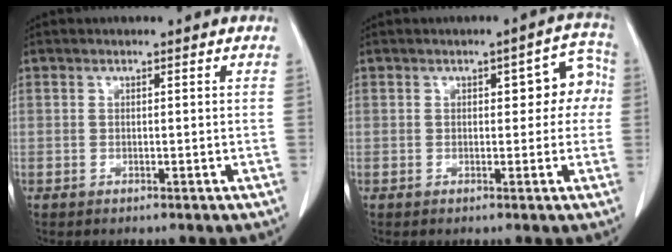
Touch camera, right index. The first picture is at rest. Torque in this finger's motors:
{"motor_torque": [0.14, 0.04, 0.07, 0.01]}